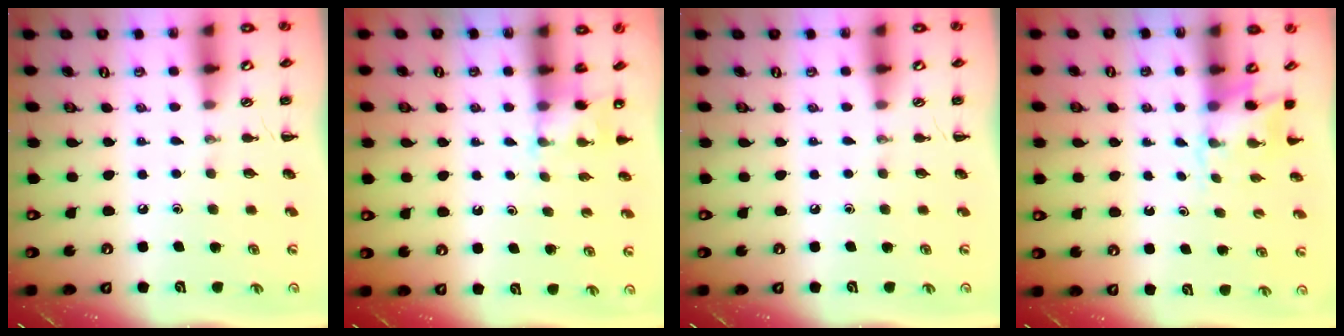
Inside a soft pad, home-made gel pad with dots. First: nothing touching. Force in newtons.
{"total": 3.6, "press": 3.5, "slide": 0.9}
{"total": 0.0}
{"total": 2.5, "press": 2.3, "slide": 1.0}